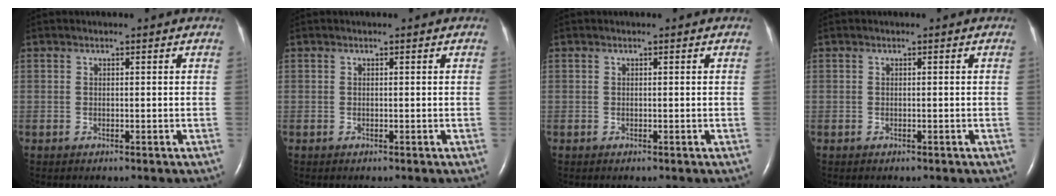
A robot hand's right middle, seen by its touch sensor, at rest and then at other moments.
{"total": 0.0}
{"total": 0.0}
{"total": 0.0}